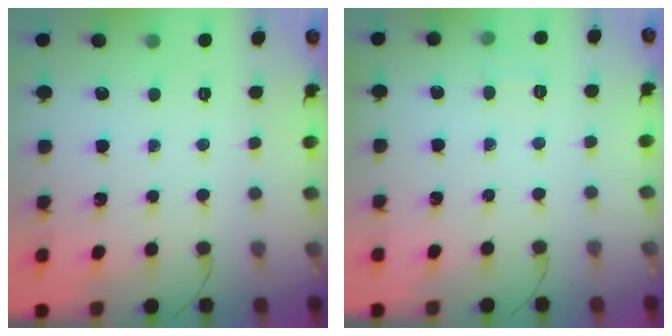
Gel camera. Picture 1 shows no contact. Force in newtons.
{"total": 5.8, "press": 5.5, "slide": 1.7}